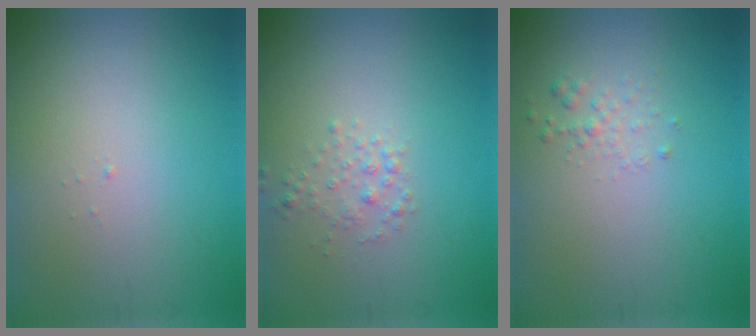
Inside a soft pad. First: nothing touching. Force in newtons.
{"total": 1.3, "press": 1.3, "slide": 0.0}
{"total": 1.0, "press": 1.0, "slide": 0.1}